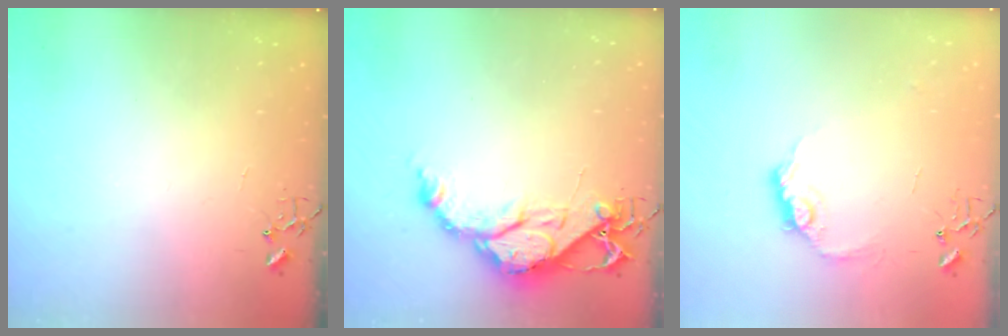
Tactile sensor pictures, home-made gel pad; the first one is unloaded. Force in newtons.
{"total": 13.7, "press": 13.6, "slide": 1.3}
{"total": 10.4, "press": 10.4, "slide": 0.3}